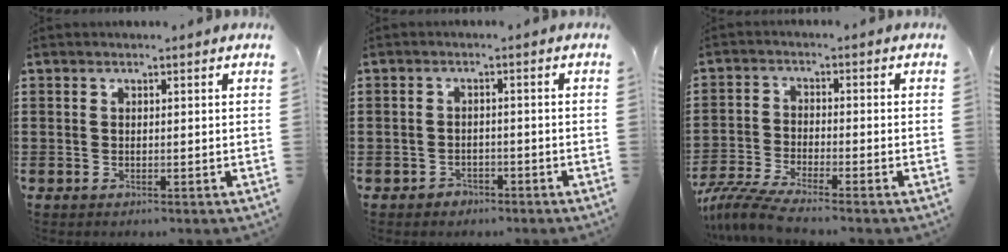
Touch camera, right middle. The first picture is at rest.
{"total": 1.6, "force": [-1.4, 0.7, 0.0], "torque": [-0.007, 0.000, -0.032]}
{"total": 5.7, "force": [-5.2, 0.2, 2.3], "torque": [-0.065, -0.018, -0.105]}